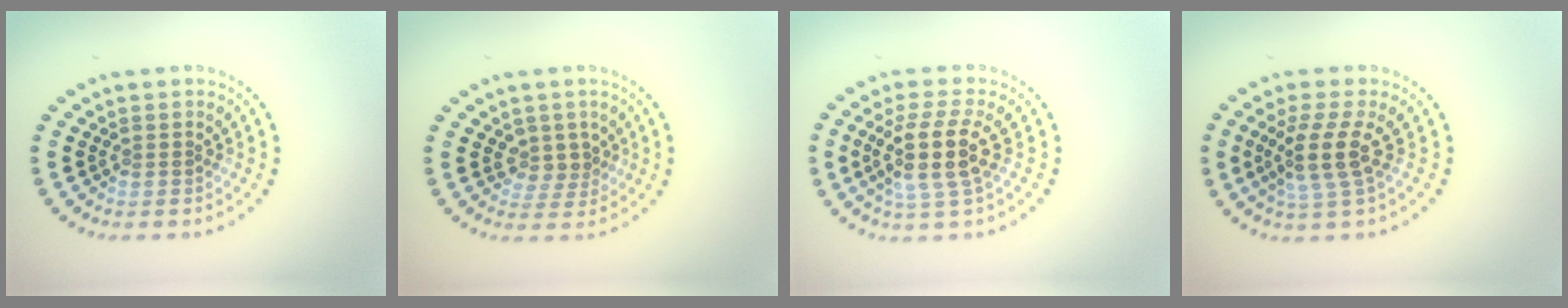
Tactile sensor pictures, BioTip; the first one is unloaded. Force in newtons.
{"total": 2.1, "press": 1.7, "slide": 1.3}
{"total": 4.3, "press": 3.6, "slide": 2.5}
{"total": 3.5, "press": 2.8, "slide": 2.2}